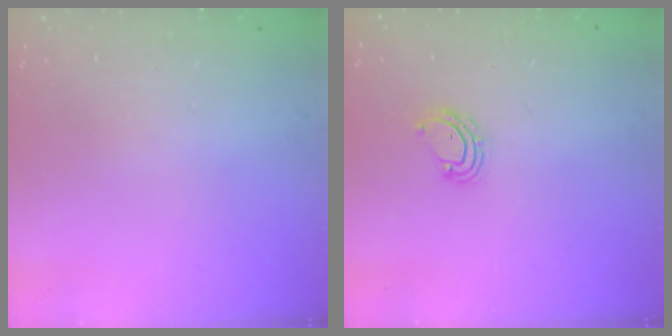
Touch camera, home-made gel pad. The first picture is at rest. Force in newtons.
{"total": 5.0, "press": 4.9, "slide": 0.3}